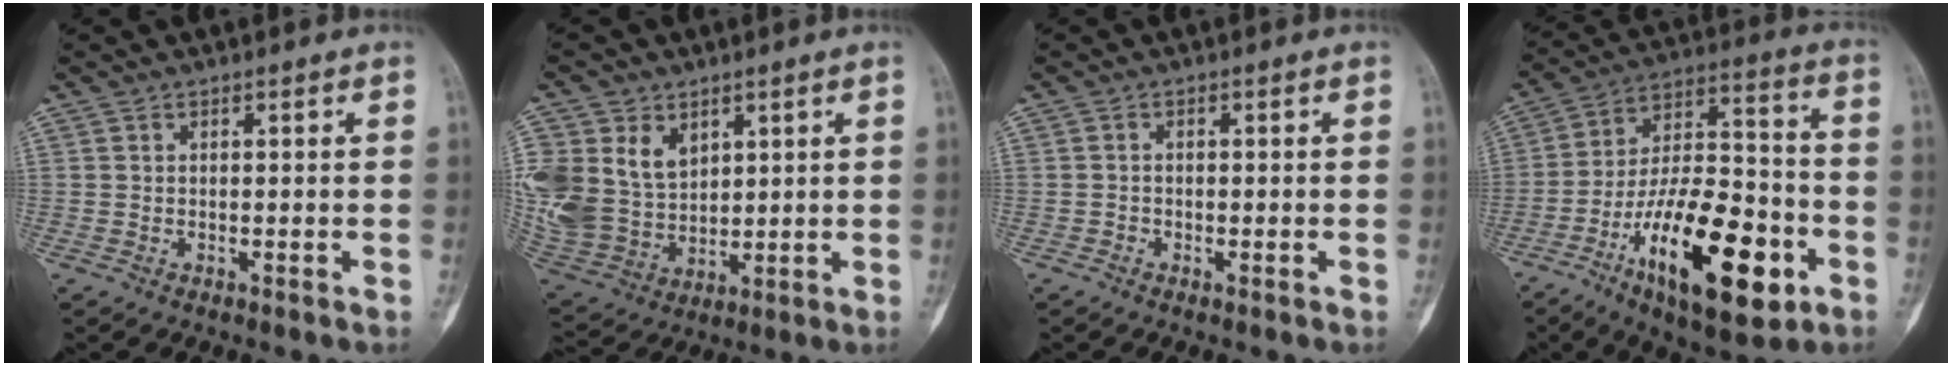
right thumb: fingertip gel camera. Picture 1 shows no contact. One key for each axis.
{"total": 18.0, "fx": 5.5, "fy": 13.8, "fz": 10.2, "tx": -0.226, "ty": -0.003, "tz": 0.133}
{"total": 0.6, "fx": -0.4, "fy": 0.4, "fz": 0.1, "tx": 0.001, "ty": 0.002, "tz": -0.014}
{"total": 24.7, "fx": -10.3, "fy": 9.9, "fz": 20.2, "tx": -0.339, "ty": 0.053, "tz": -0.165}